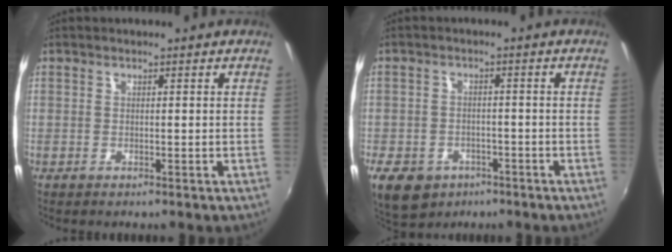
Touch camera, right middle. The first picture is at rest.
{"total": 12.1, "force": [-6.6, 8.6, 5.4], "torque": [-0.146, -0.019, -0.096]}